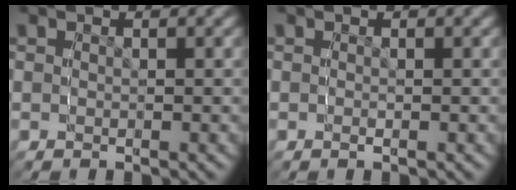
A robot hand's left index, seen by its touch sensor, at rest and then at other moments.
{"total": 0.0}